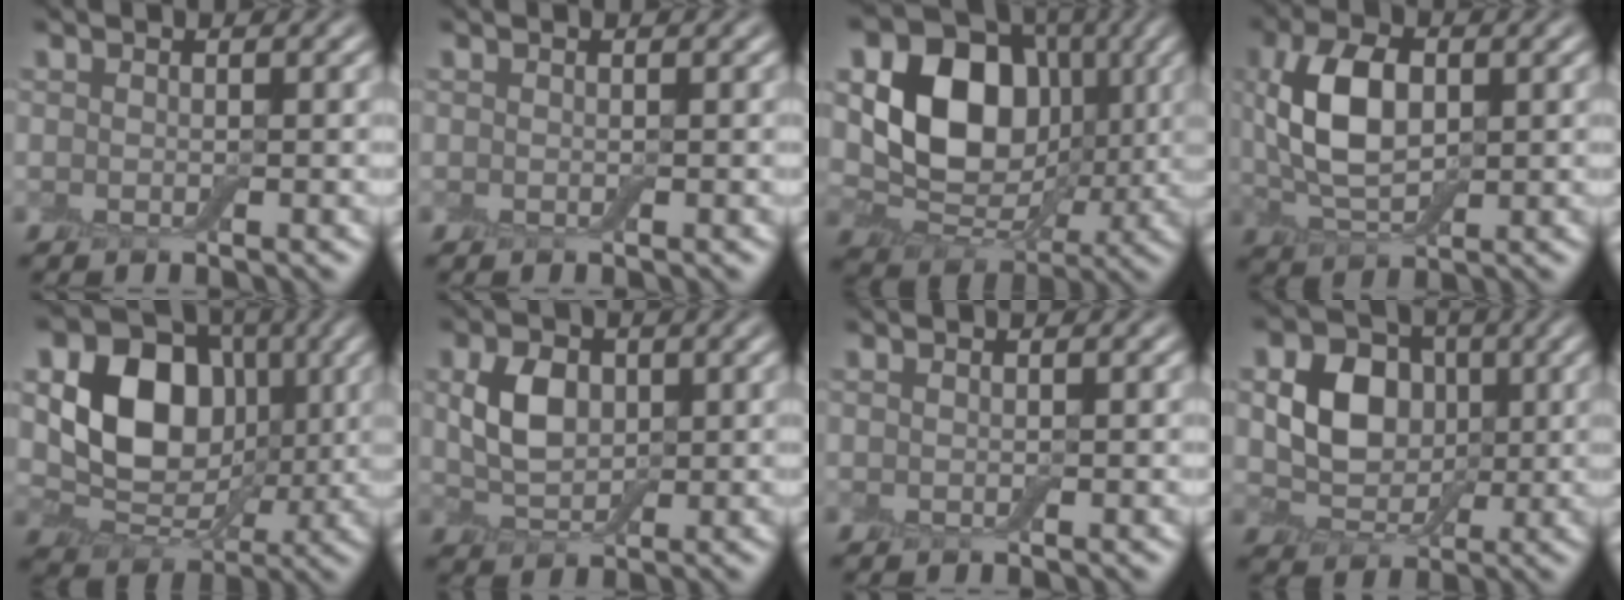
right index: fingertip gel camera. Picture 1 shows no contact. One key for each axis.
{"total": 0.0}
{"total": 11.3, "fx": 2.2, "fy": 8.9, "fz": 6.7, "tx": -0.127, "ty": -0.002, "tz": 0.030}
{"total": 6.3, "fx": 1.3, "fy": 3.7, "fz": 5.0, "tx": -0.107, "ty": 0.010, "tz": 0.024}
{"total": 9.9, "fx": 2.0, "fy": 7.8, "fz": 5.8, "tx": -0.117, "ty": -0.004, "tz": 0.028}
{"total": 3.8, "fx": 1.0, "fy": 2.7, "fz": 2.5, "tx": -0.059, "ty": 0.007, "tz": 0.016}
{"total": 0.0}
{"total": 5.8, "fx": 1.0, "fy": 4.7, "fz": 3.2, "tx": -0.062, "ty": 0.005, "tz": 0.009}